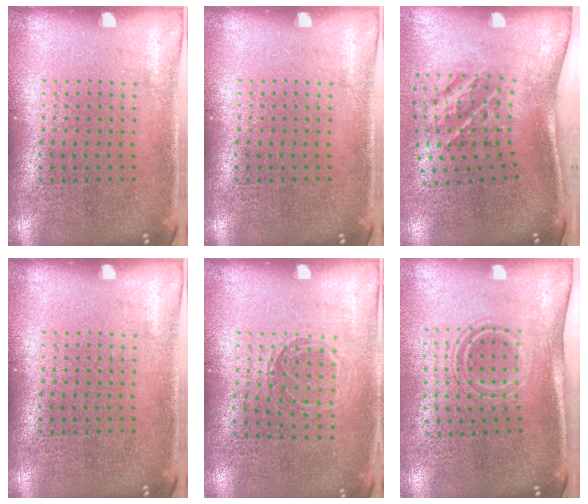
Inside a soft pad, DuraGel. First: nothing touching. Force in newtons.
{"total": 0.0}
{"total": 2.2, "press": 1.2, "slide": 1.8}
{"total": 0.0}
{"total": 1.0, "press": 1.0, "slide": 0.1}
{"total": 1.6, "press": 1.0, "slide": 1.2}